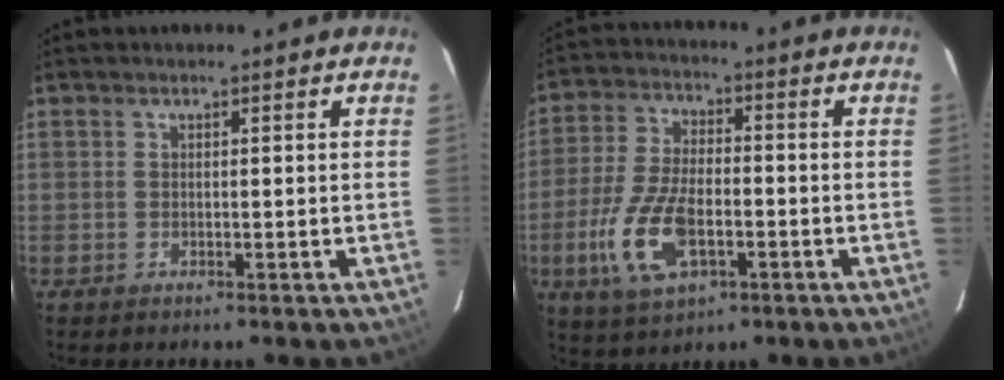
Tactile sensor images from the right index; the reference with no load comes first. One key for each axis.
{"total": 13.4, "fx": -4.5, "fy": 6.4, "fz": 10.8, "tx": -0.236, "ty": -0.007, "tz": -0.078}